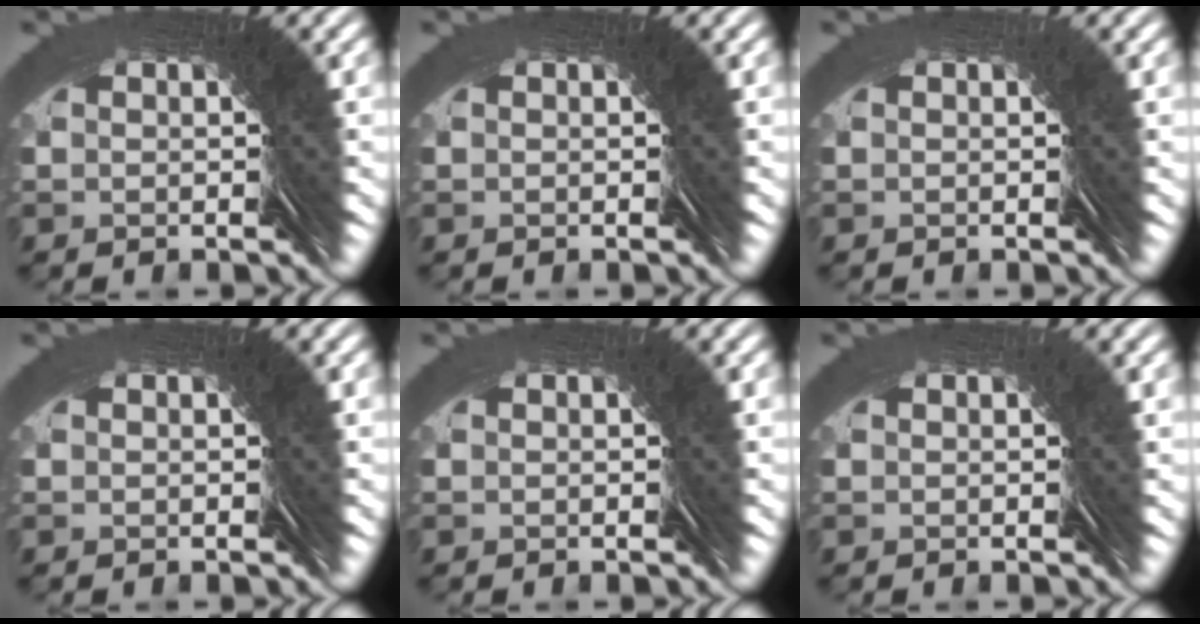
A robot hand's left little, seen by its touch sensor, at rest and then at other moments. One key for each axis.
{"total": 0.0}
{"total": 0.8, "fx": 0.2, "fy": -0.4, "fz": -0.7, "tx": 0.010, "ty": 0.004, "tz": 0.002}
{"total": 0.0}
{"total": 0.0}
{"total": 1.4, "fx": 0.1, "fy": -0.9, "fz": -1.0, "tx": 0.015, "ty": 0.005, "tz": 0.003}